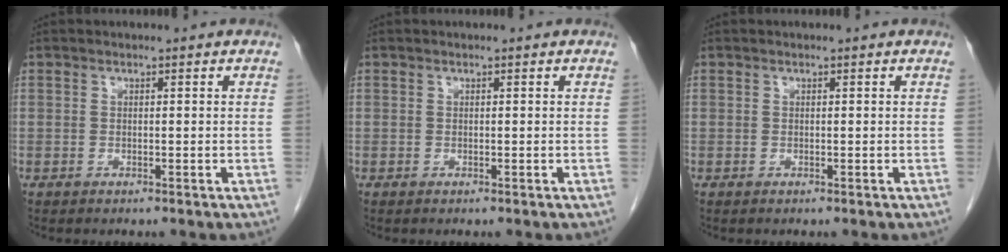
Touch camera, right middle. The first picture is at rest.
{"total": 0.0}
{"total": 0.0}